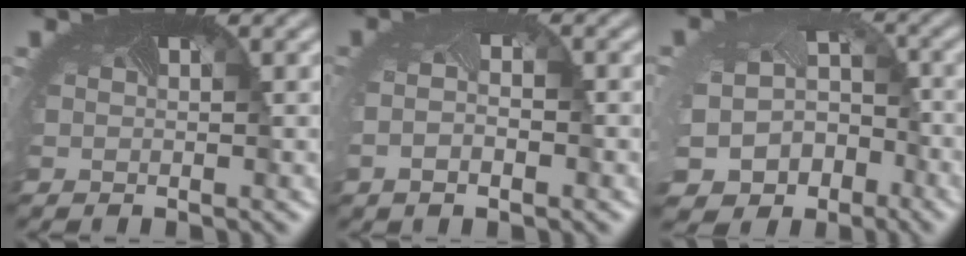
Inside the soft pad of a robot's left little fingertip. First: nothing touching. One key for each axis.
{"total": 2.3, "fx": -0.7, "fy": 1.0, "fz": 1.9, "tx": -0.044, "ty": -0.011, "tz": -0.008}
{"total": 8.8, "fx": -4.6, "fy": 6.9, "fz": 2.9, "tx": -0.066, "ty": -0.048, "tz": -0.061}